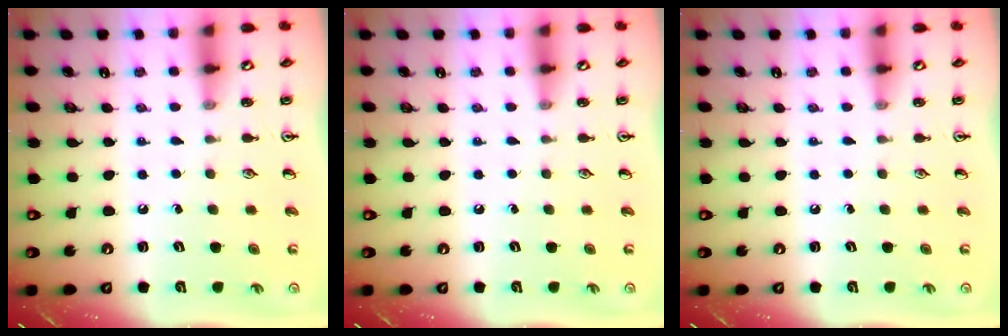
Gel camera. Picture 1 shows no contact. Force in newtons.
{"total": 0.0}
{"total": 0.0}